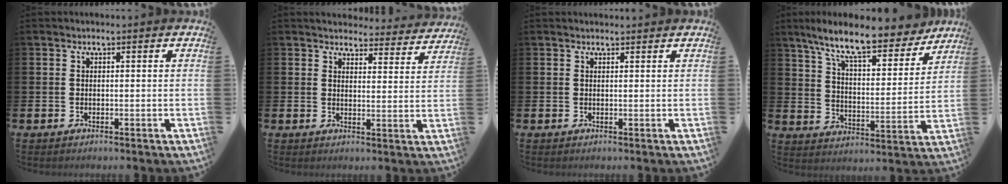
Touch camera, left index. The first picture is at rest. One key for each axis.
{"total": 4.1, "fx": 3.9, "fy": 1.1, "fz": 0.3, "tx": -0.003, "ty": -0.033, "tz": 0.065}
{"total": 0.5, "fx": 0.5, "fy": 0.0, "fz": 0.0, "tx": 0.011, "ty": -0.004, "tz": 0.007}
{"total": 11.0, "fx": 9.5, "fy": 1.9, "fz": 5.0, "tx": -0.115, "ty": -0.057, "tz": 0.161}